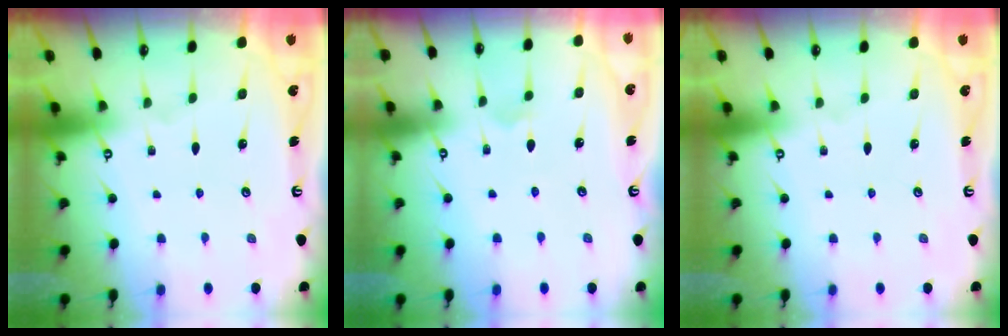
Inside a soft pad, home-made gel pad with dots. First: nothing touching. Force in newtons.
{"total": 3.9, "press": 3.9, "slide": 0.4}
{"total": 0.0}